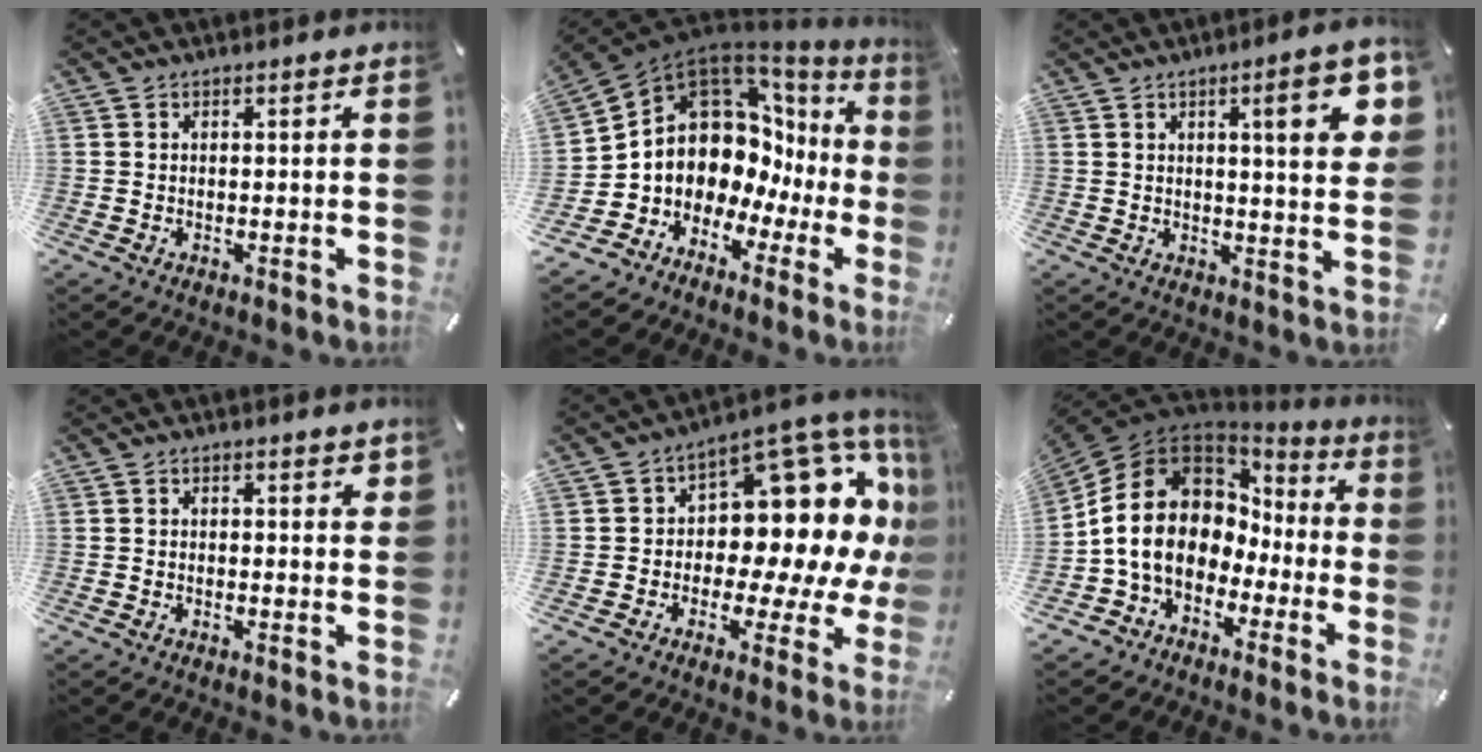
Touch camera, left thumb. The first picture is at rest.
{"total": 10.6, "force": [4.0, 8.7, 4.5], "torque": [-0.086, -0.072, 0.083]}
{"total": 12.5, "force": [4.3, 2.5, 11.4], "torque": [-0.158, -0.011, 0.061]}
{"total": 1.1, "force": [0.5, 0.6, 0.8], "torque": [-0.009, 0.001, 0.006]}
{"total": 14.9, "force": [5.8, 9.3, 10.0], "torque": [-0.112, -0.081, 0.095]}
{"total": 15.4, "force": [-0.1, 12.5, 9.0], "torque": [-0.192, -0.004, -0.010]}